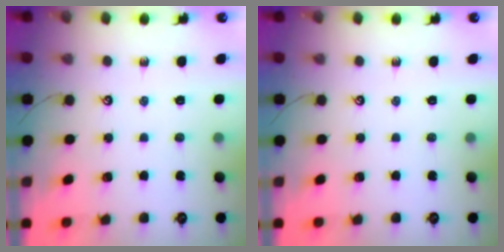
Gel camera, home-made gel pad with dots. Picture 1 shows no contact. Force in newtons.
{"total": 0.0}